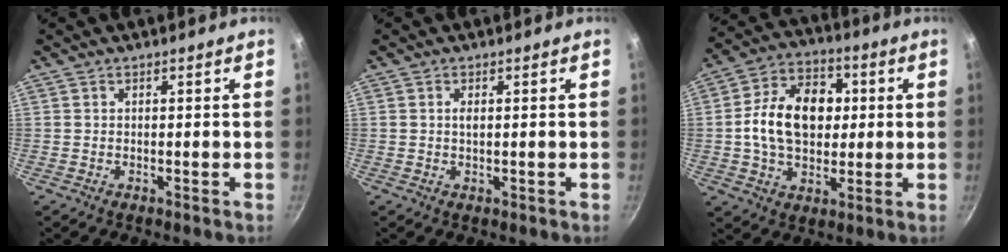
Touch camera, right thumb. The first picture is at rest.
{"total": 1.2, "force": [0.2, 0.5, 1.1], "torque": [-0.018, -0.001, 0.003]}
{"total": 16.2, "force": [1.3, 11.5, 11.4], "torque": [-0.152, 0.019, 0.011]}